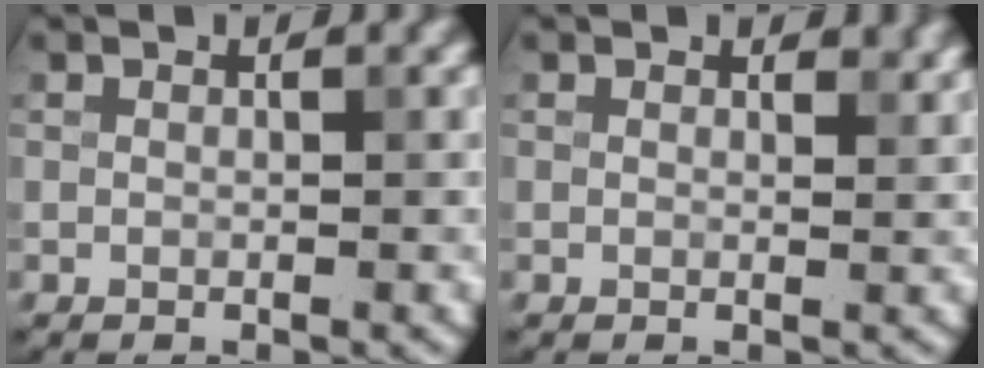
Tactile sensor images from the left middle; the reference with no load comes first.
{"total": 1.0, "force": [0.8, 0.5, 0.5], "torque": [-0.003, -0.003, 0.011]}